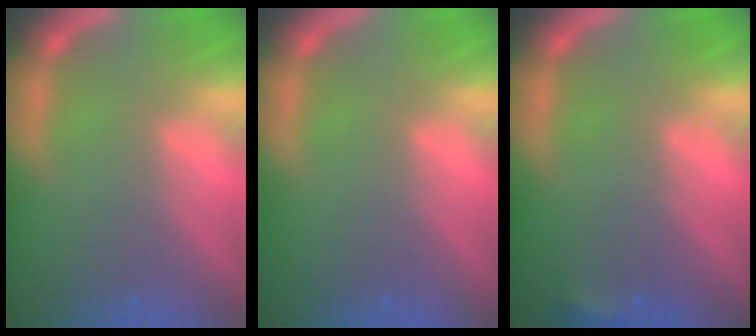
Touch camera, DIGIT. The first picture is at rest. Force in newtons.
{"total": 0.0}
{"total": 1.4}